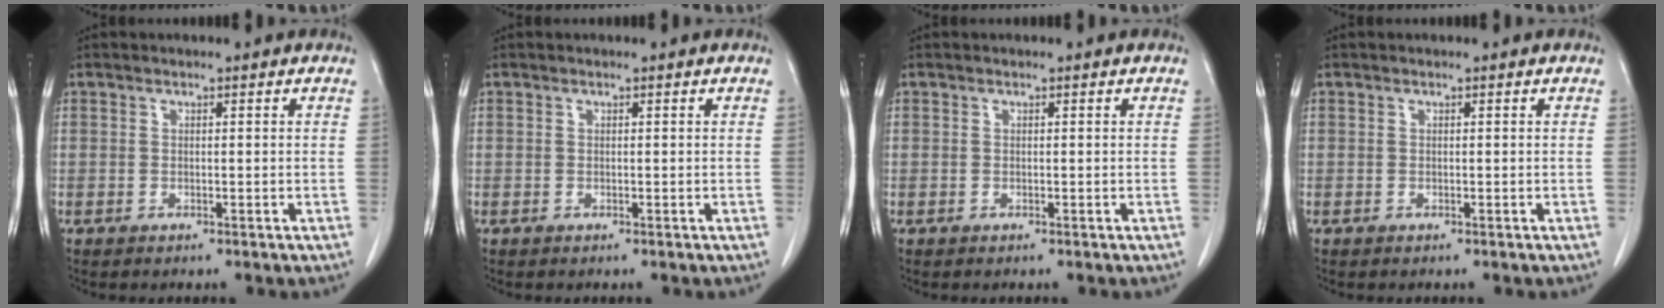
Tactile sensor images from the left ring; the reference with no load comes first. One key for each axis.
{"total": 0.0}
{"total": 0.0}
{"total": 0.0}